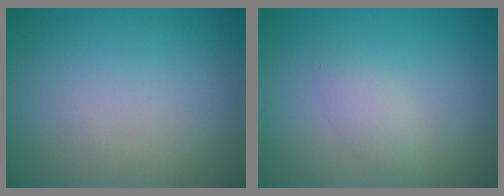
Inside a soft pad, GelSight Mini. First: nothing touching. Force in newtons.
{"total": 1.7, "press": 1.6, "slide": 0.0}